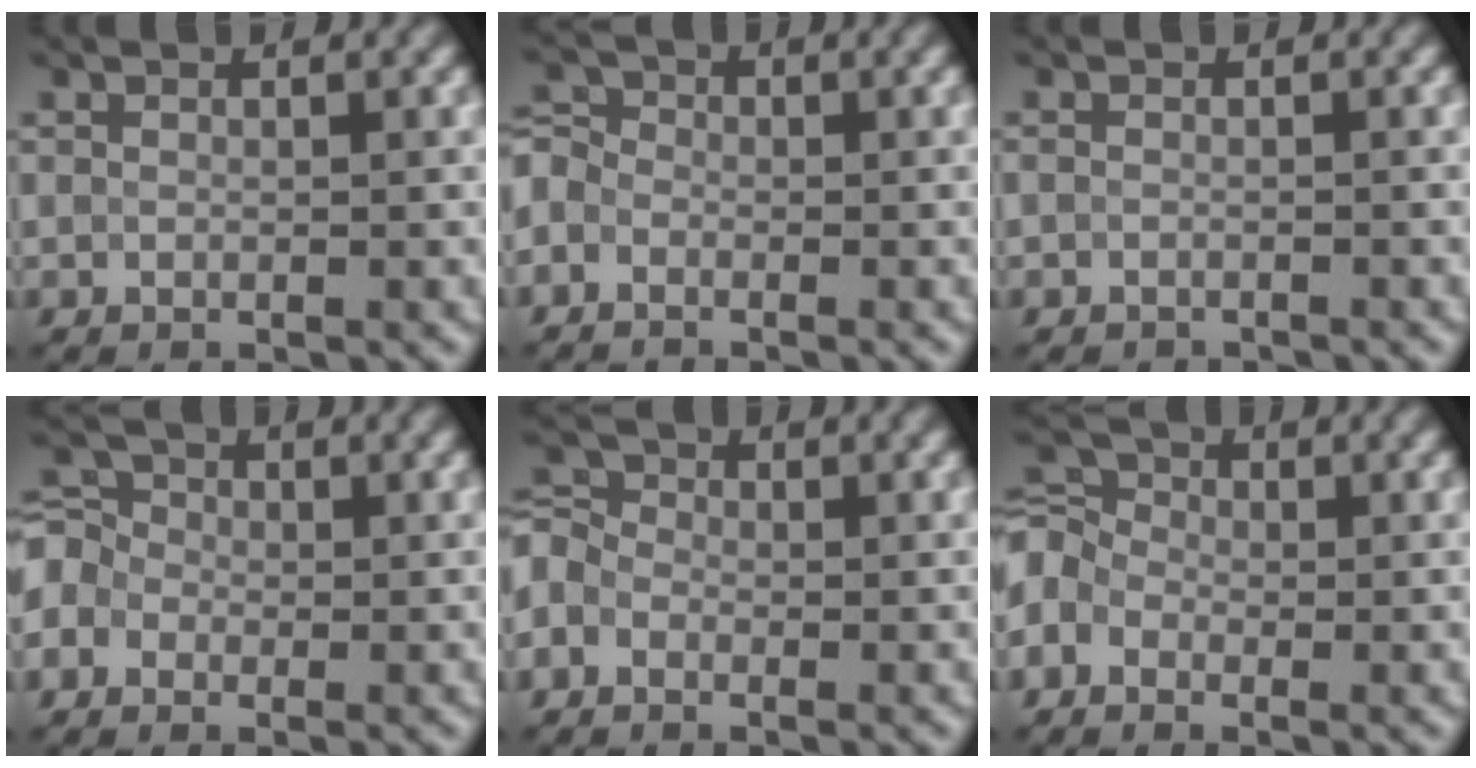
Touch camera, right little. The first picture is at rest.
{"total": 3.3, "force": [-2.1, 2.3, 1.0], "torque": [-0.011, 0.011, -0.044]}
{"total": 1.6, "force": [-1.6, 0.2, 0.3], "torque": [-0.003, -0.009, -0.028]}
{"total": 3.8, "force": [-1.0, 3.3, 1.6], "torque": [-0.030, 0.021, -0.032]}
{"total": 3.6, "force": [-1.7, 2.8, 1.7], "torque": [-0.033, 0.010, -0.039]}
{"total": 4.6, "force": [-1.6, 3.5, 2.5], "torque": [-0.060, 0.009, -0.037]}